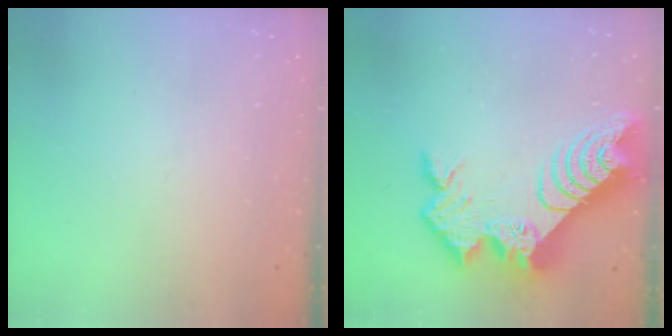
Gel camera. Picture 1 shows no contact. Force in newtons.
{"total": 17.2, "press": 17.2, "slide": 1.2}